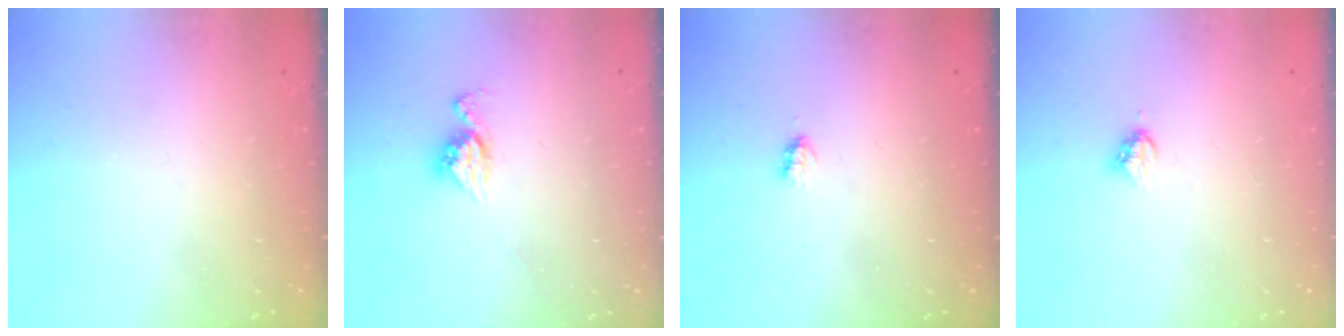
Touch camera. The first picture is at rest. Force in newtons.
{"total": 9.0, "press": 8.9, "slide": 0.7}
{"total": 1.7, "press": 1.7, "slide": 0.3}
{"total": 3.9, "press": 3.9, "slide": 0.4}